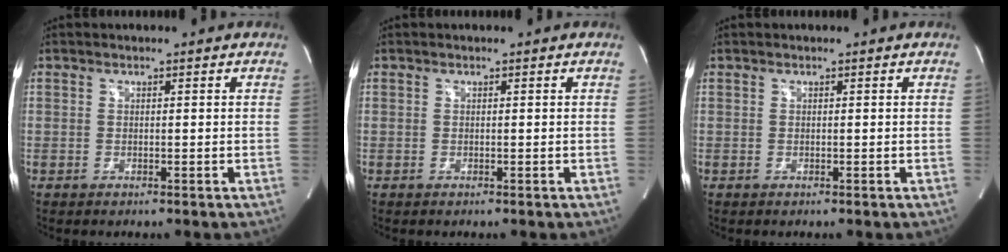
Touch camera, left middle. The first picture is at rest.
{"total": 0.0}
{"total": 0.0}